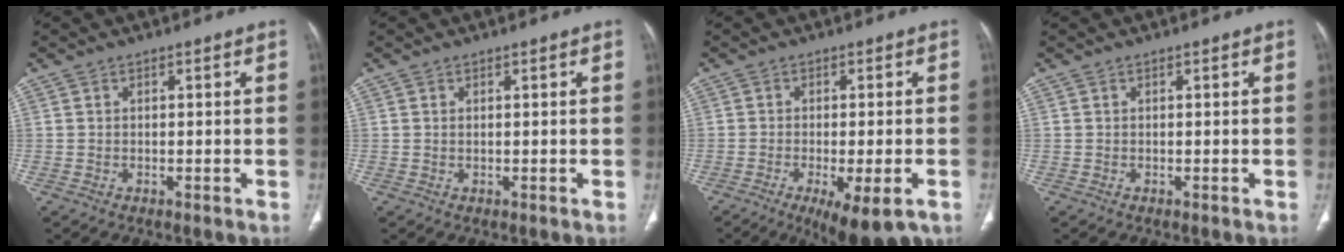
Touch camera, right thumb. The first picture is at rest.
{"total": 0.0}
{"total": 9.3, "force": [-4.1, 2.7, 7.9], "torque": [-0.119, -0.010, -0.058]}
{"total": 0.0}